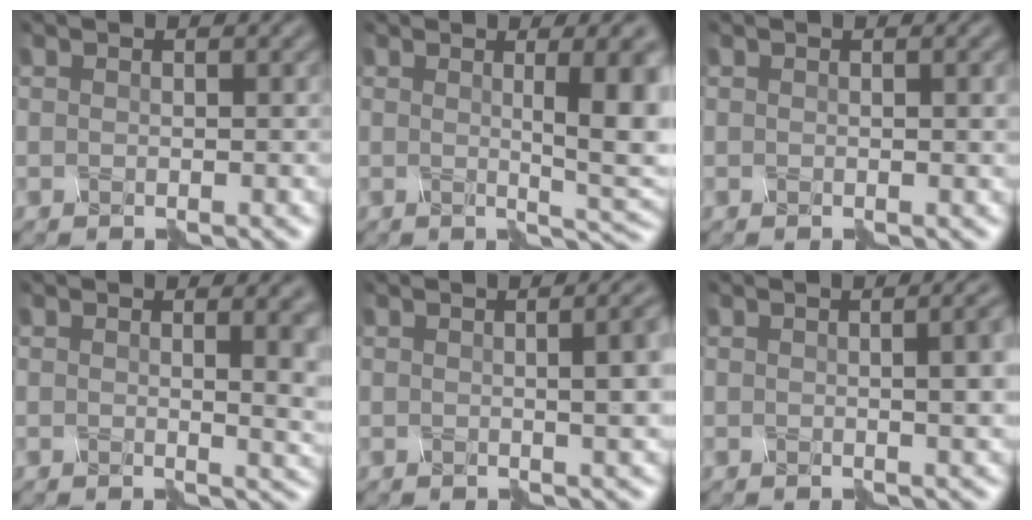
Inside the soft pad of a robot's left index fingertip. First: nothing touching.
{"total": 5.2, "force": [0.4, 0.8, 5.1], "torque": [-0.065, -0.008, 0.007]}
{"total": 0.6, "force": [0.2, -0.4, 0.3], "torque": [-0.001, 0.000, 0.004]}
{"total": 4.8, "force": [1.5, 2.0, 4.1], "torque": [-0.021, 0.000, 0.025]}
{"total": 4.0, "force": [0.1, 0.9, 3.9], "torque": [-0.019, 0.008, -0.002]}
{"total": 3.5, "force": [0.0, 0.7, 3.5], "torque": [-0.019, 0.007, 0.000]}